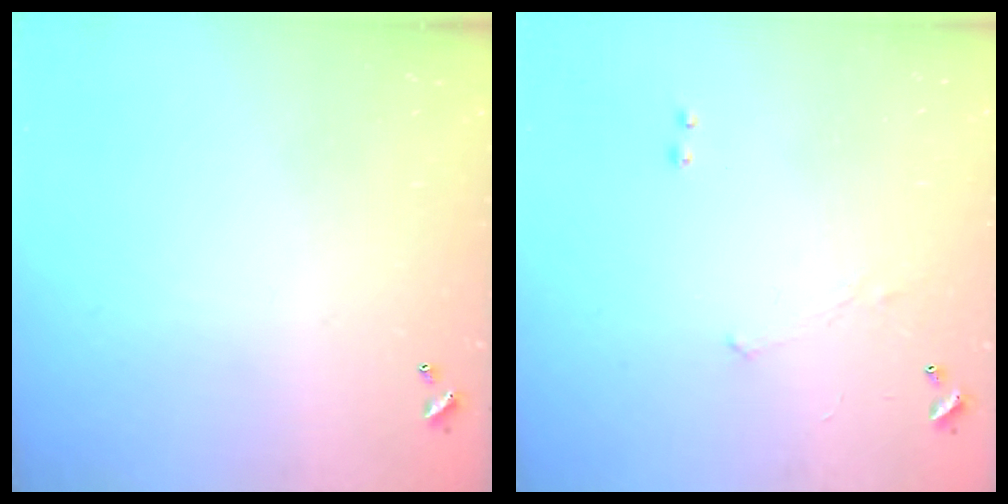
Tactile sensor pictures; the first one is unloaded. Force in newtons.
{"total": 1.2, "press": 1.1, "slide": 0.5}